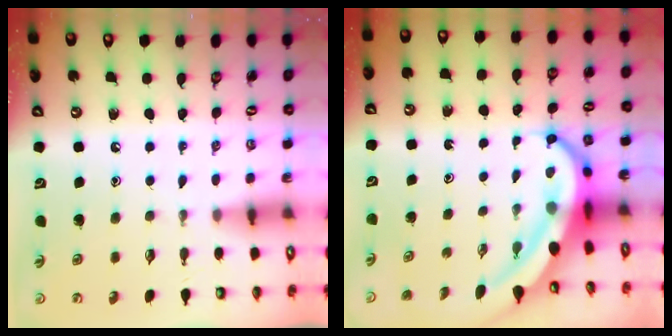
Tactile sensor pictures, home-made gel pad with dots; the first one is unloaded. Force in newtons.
{"total": 9.5, "press": 9.4, "slide": 1.2}